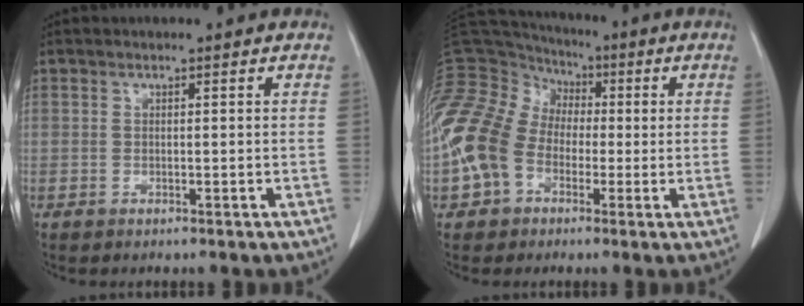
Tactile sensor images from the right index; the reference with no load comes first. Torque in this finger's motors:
{"motor_torque": [1.89, 0.25, 0.71, 0.21]}